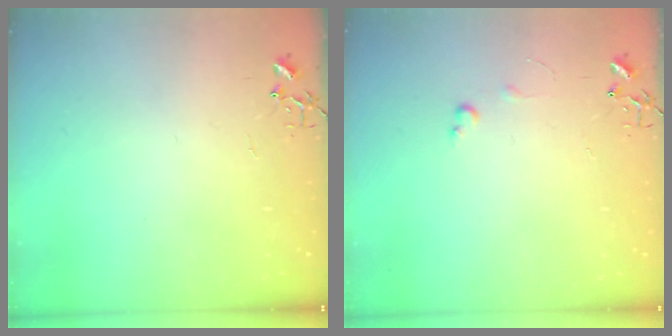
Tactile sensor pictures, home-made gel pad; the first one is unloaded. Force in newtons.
{"total": 4.2, "press": 4.2, "slide": 0.6}